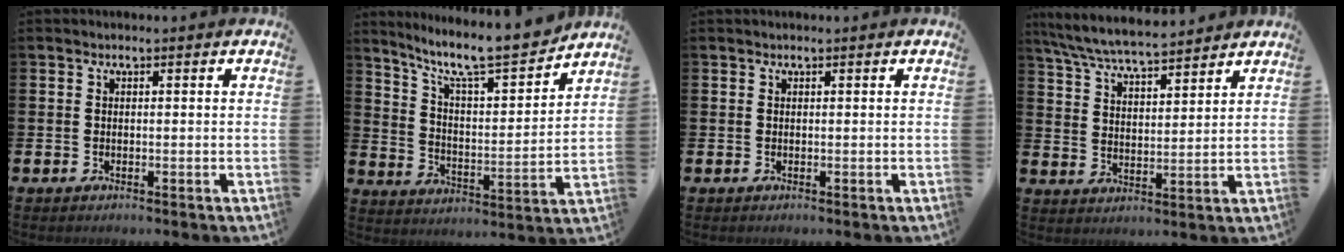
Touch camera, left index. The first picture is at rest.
{"total": 10.2, "force": [9.1, 1.6, 4.3], "torque": [-0.107, -0.065, 0.152]}
{"total": 0.0}
{"total": 7.0, "force": [6.7, 0.6, 2.0], "torque": [-0.064, -0.034, 0.120]}